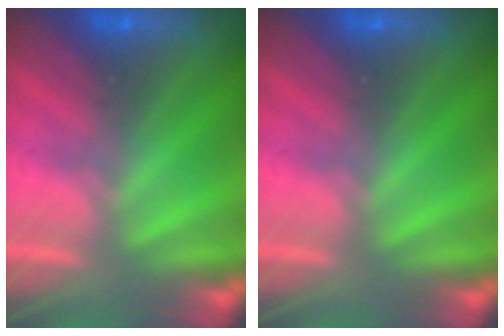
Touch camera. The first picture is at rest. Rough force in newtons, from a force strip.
{"total": 0.0}